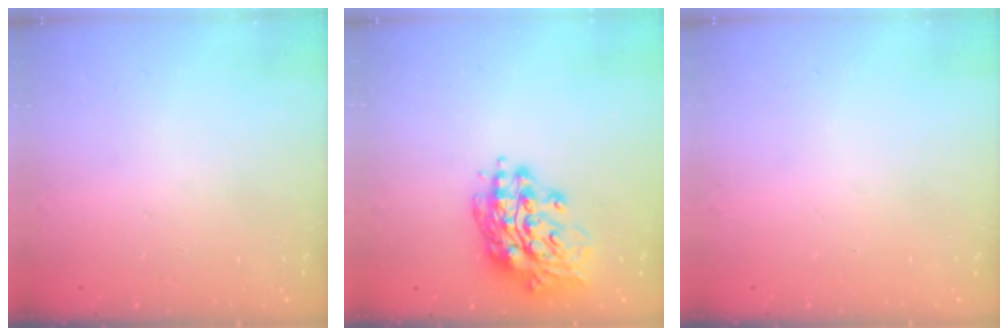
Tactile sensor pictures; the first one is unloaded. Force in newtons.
{"total": 15.6, "press": 15.3, "slide": 3.5}
{"total": 0.0}